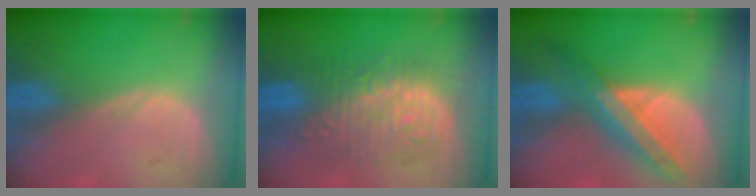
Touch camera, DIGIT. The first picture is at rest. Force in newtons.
{"total": 9.8, "press": 9.8, "slide": 0.4}
{"total": 8.7, "press": 7.5, "slide": 4.4}